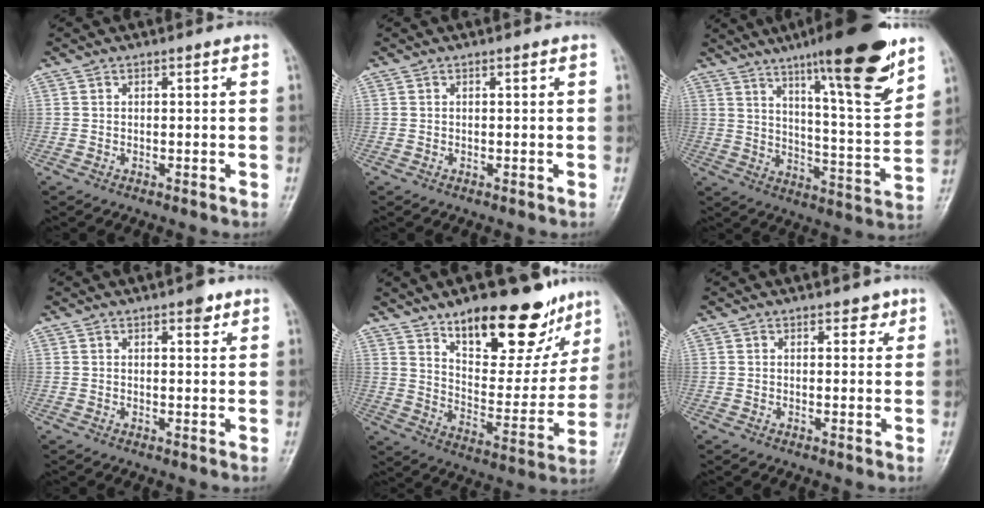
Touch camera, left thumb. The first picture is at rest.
{"total": 0.0}
{"total": 20.8, "force": [13.6, 2.9, 15.5], "torque": [-0.202, -0.069, 0.210]}
{"total": 2.7, "force": [1.7, 1.1, 1.7], "torque": [-0.015, -0.007, 0.021]}
{"total": 22.9, "force": [15.2, 9.7, 14.1], "torque": [-0.144, -0.080, 0.231]}
{"total": 2.0, "force": [1.3, 1.2, 1.0], "torque": [0.005, -0.004, 0.012]}